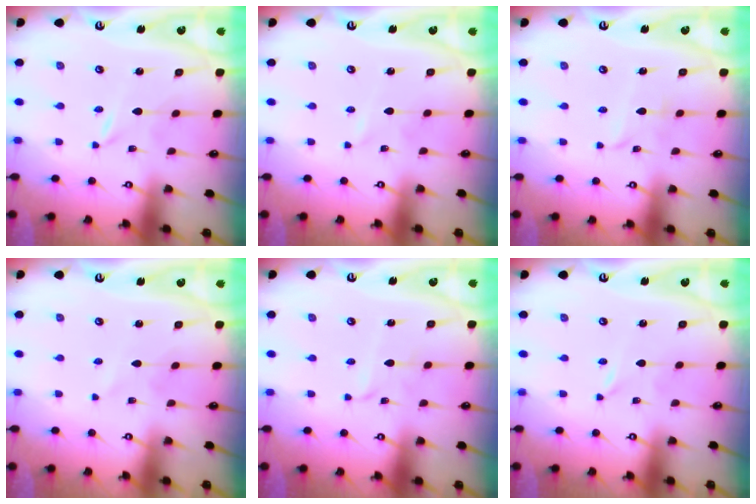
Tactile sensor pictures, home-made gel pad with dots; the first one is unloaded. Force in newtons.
{"total": 1.7, "press": 1.7, "slide": 0.3}
{"total": 3.6, "press": 3.6, "slide": 0.4}
{"total": 1.4, "press": 1.4, "slide": 0.1}
{"total": 2.6, "press": 2.6, "slide": 0.2}
{"total": 0.0}